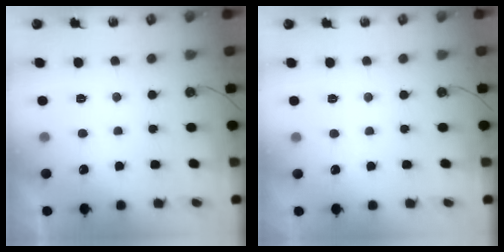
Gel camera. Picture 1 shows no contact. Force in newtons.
{"total": 1.7, "press": 1.7, "slide": 0.3}